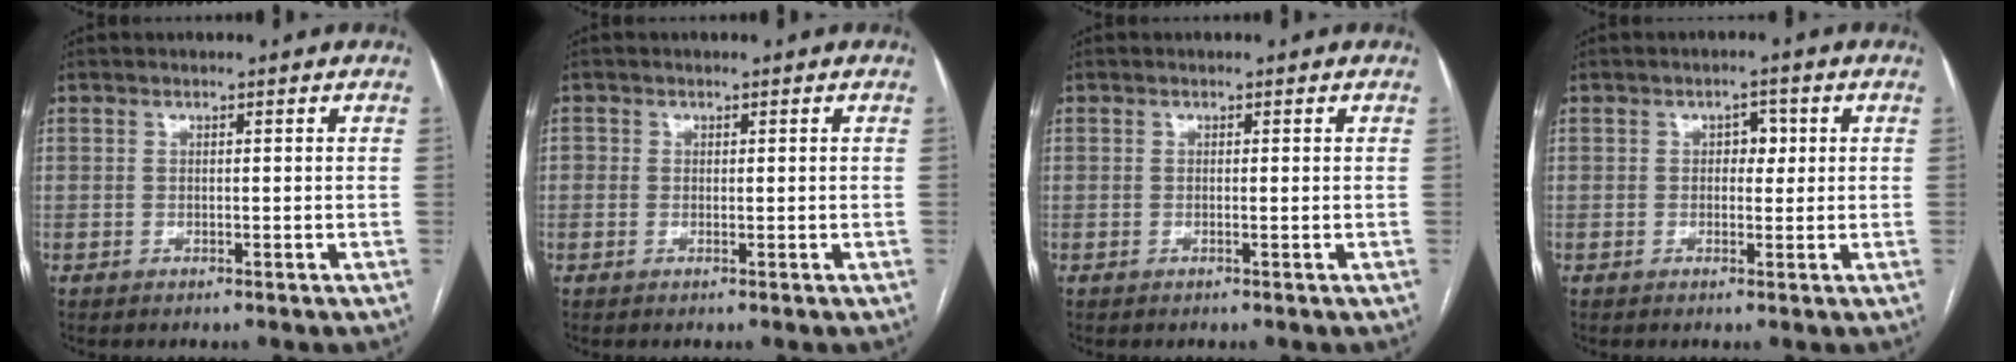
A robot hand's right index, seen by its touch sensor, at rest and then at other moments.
{"total": 1.3, "force": [0.0, 1.2, 0.6], "torque": [-0.011, 0.003, 0.000]}
{"total": 0.0}
{"total": 2.4, "force": [0.4, 1.5, 1.7], "torque": [-0.019, 0.011, 0.003]}